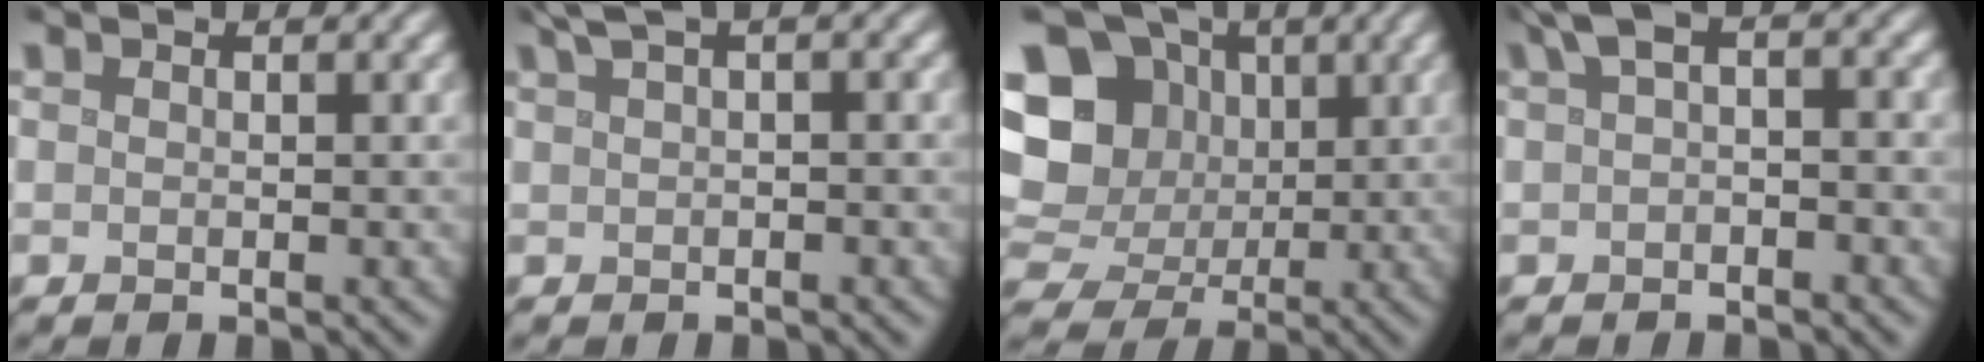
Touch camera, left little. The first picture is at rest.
{"total": 3.5, "force": [1.8, 1.1, 2.9], "torque": [-0.048, 0.016, 0.029]}
{"total": 11.3, "force": [2.1, 9.6, 5.7], "torque": [-0.136, 0.023, 0.017]}
{"total": 2.8, "force": [0.6, 1.2, 2.5], "torque": [-0.042, 0.011, 0.004]}